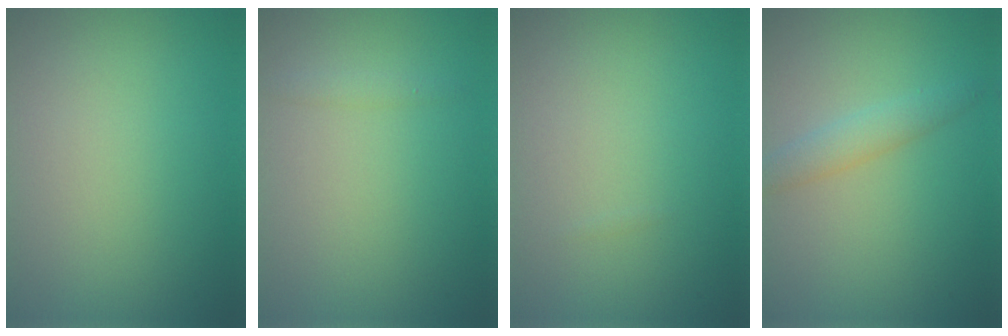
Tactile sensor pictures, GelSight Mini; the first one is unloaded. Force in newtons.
{"total": 0.8, "press": 0.8, "slide": 0.0}
{"total": 0.0}
{"total": 2.2, "press": 2.2, "slide": 0.2}